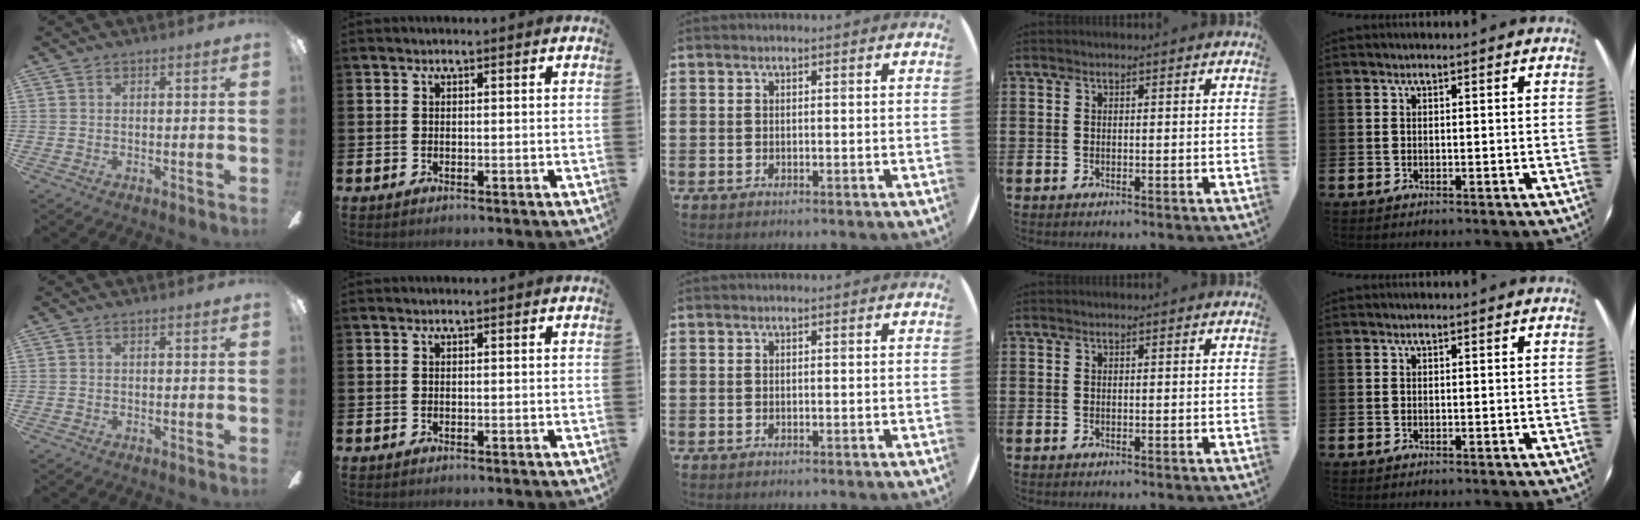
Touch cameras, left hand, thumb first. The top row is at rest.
{}